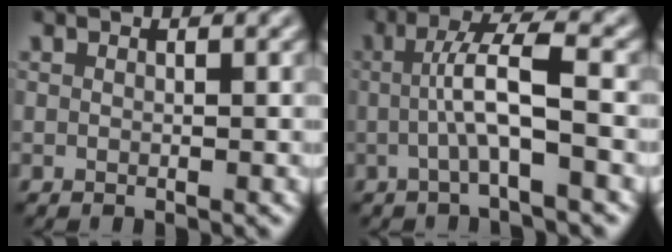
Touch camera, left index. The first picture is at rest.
{"total": 4.4, "force": [-0.8, 0.5, 4.3], "torque": [-0.079, 0.009, -0.011]}